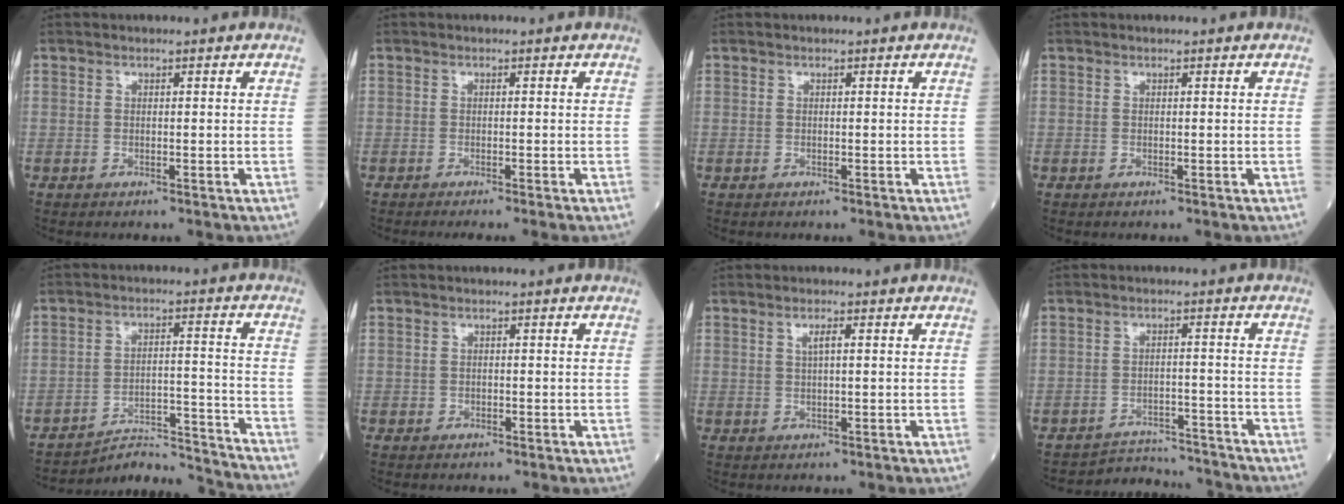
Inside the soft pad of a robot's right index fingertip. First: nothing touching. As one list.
[{"total": 2.9, "force": [-2.3, -0.7, 1.6], "torque": [-0.014, 0.000, -0.032]}, {"total": 0.0}, {"total": 0.0}, {"total": 12.4, "force": [-12.3, -1.3, 0.5], "torque": [-0.001, 0.021, -0.191]}, {"total": 0.7, "force": [-0.4, 0.5, 0.1], "torque": [0.001, 0.002, -0.009]}, {"total": 1.8, "force": [0.6, 0.2, 1.7], "torque": [-0.032, 0.001, 0.009]}, {"total": 8.0, "force": [-7.9, 0.9, -1.1], "torque": [0.014, 0.019, -0.113]}]